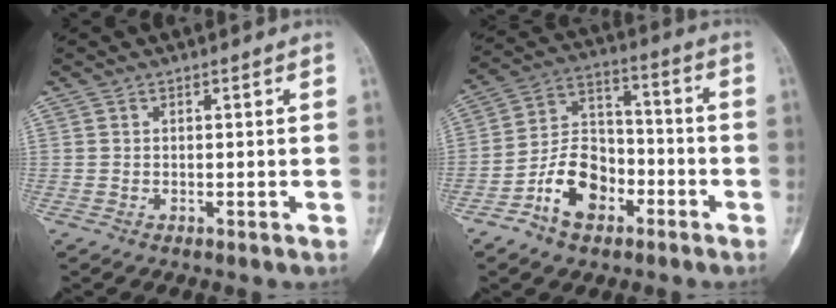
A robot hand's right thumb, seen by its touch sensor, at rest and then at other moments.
{"total": 12.2, "force": [-5.7, 8.2, 7.1], "torque": [-0.099, 0.054, -0.105]}